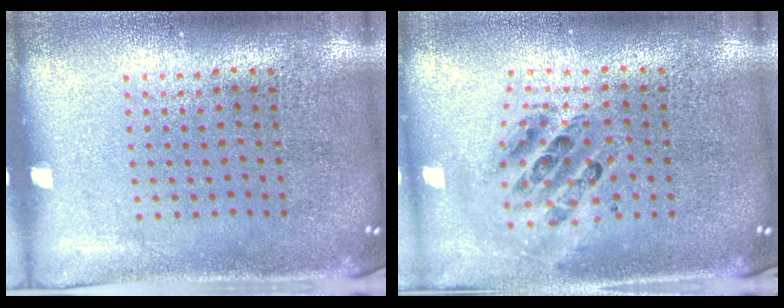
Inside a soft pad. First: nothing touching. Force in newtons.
{"total": 0.9, "press": 0.9, "slide": 0.1}